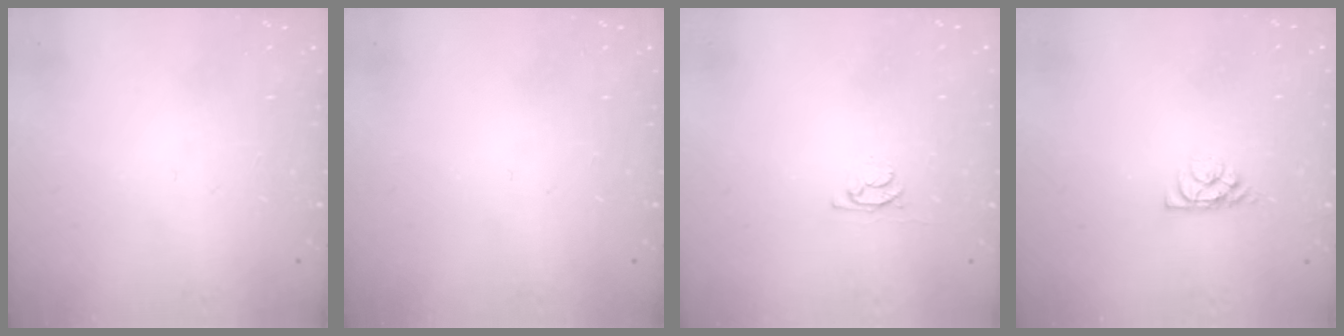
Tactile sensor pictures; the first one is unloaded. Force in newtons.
{"total": 0.0}
{"total": 3.1, "press": 3.0, "slide": 0.4}
{"total": 4.6, "press": 4.6, "slide": 0.5}